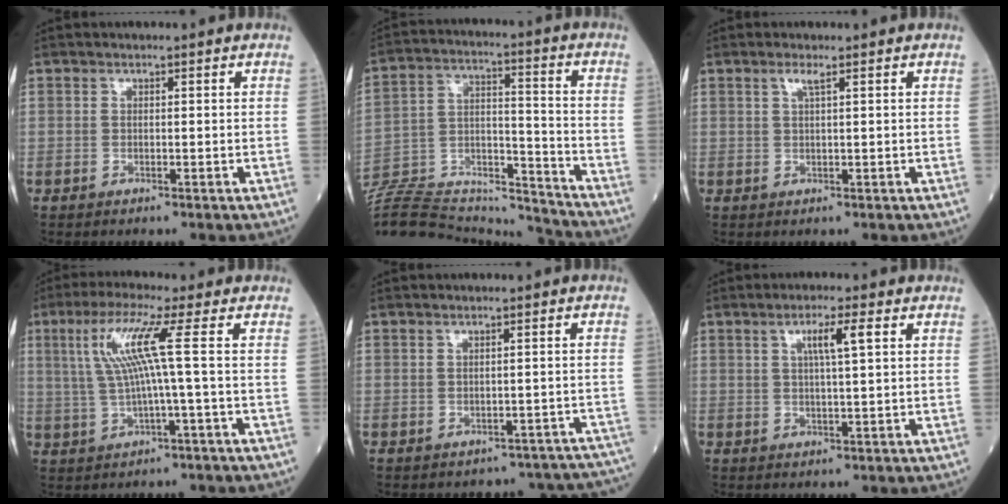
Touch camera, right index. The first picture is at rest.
{"total": 22.9, "force": [-21.8, 3.7, 5.8], "torque": [-0.152, 0.016, -0.351]}
{"total": 1.5, "force": [0.8, -0.1, 1.2], "torque": [-0.030, 0.002, 0.016]}
{"total": 7.9, "force": [1.4, -1.1, 7.7], "torque": [-0.157, 0.016, 0.034]}
{"total": 11.2, "force": [-10.2, 4.5, 1.0], "torque": [0.006, 0.043, -0.100]}
{"total": 4.4, "force": [1.5, 0.0, 4.1], "torque": [-0.073, 0.004, 0.026]}